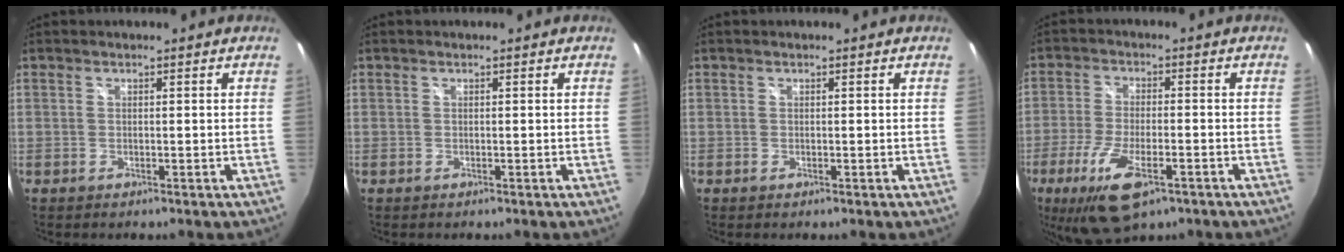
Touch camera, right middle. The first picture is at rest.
{"total": 0.0}
{"total": 0.0}
{"total": 12.5, "force": [-6.5, 4.4, 9.6], "torque": [-0.208, -0.039, -0.117]}